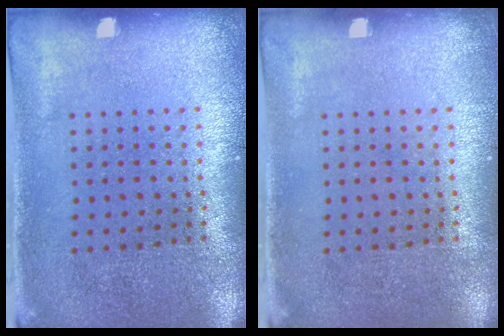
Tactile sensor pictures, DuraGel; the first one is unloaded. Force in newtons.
{"total": 0.0}